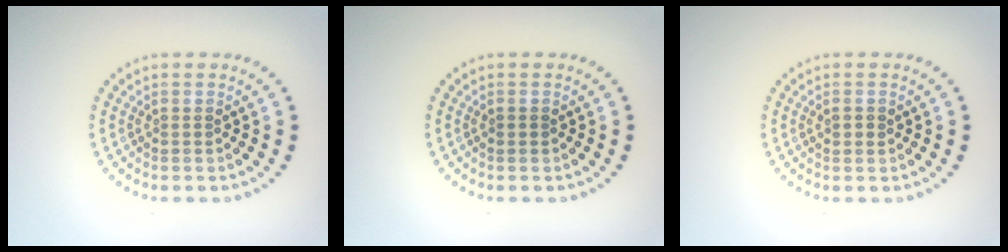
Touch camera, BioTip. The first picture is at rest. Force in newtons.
{"total": 0.7, "press": 0.7, "slide": 0.1}
{"total": 1.1, "press": 1.0, "slide": 0.4}